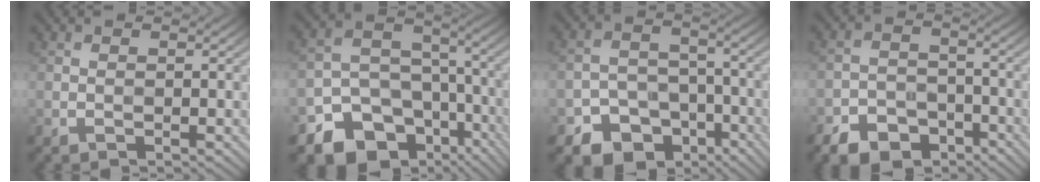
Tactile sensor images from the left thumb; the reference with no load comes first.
{"total": 16.0, "force": [-9.6, 11.2, 6.2], "torque": [-0.148, -0.038, -0.138]}
{"total": 9.6, "force": [-6.4, 6.5, 3.2], "torque": [-0.058, -0.009, -0.109]}
{"total": 7.5, "force": [-5.4, 4.1, 3.1], "torque": [-0.060, -0.011, -0.100]}